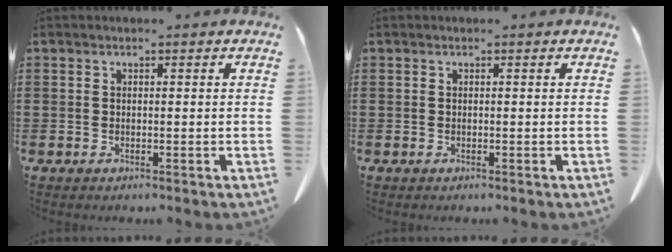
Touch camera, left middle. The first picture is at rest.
{"total": 0.0}